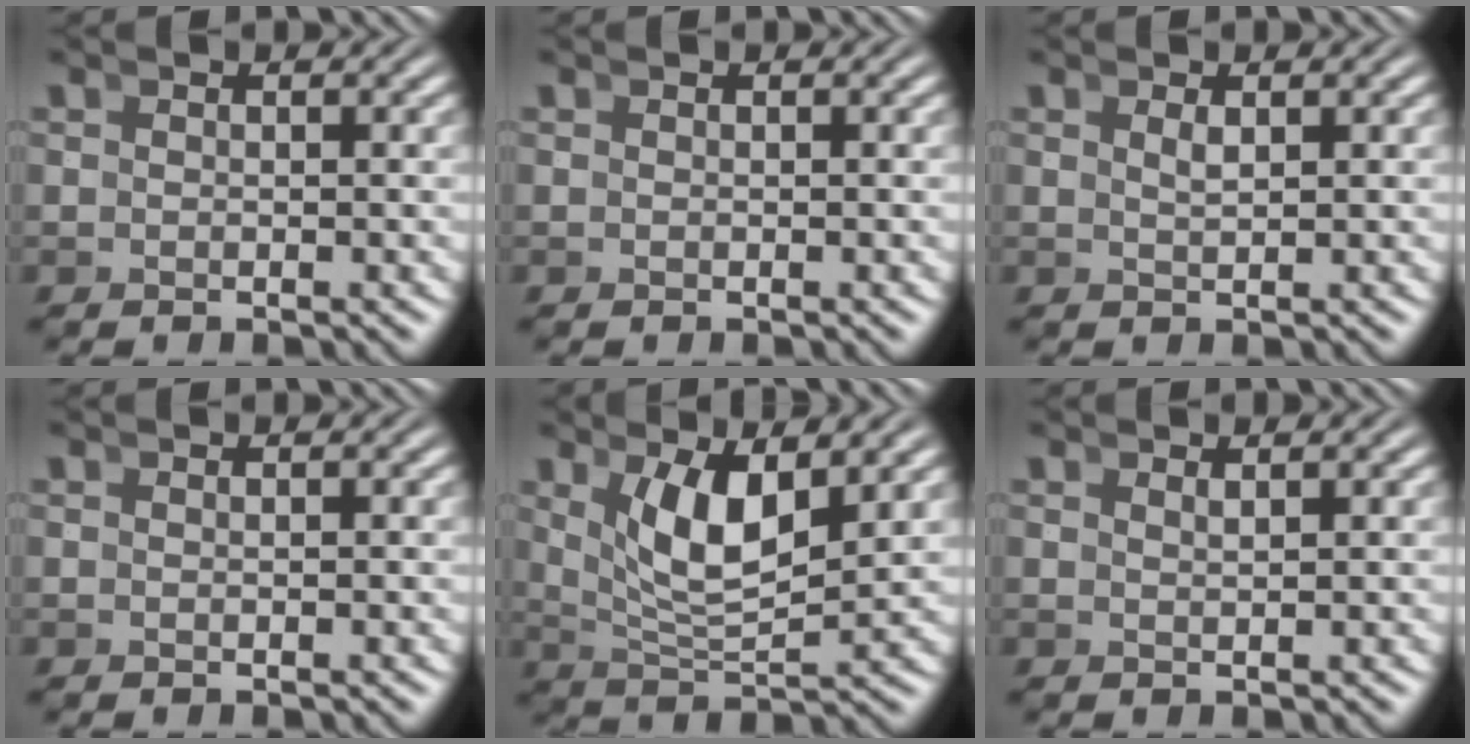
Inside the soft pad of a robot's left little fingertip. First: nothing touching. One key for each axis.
{"total": 0.0}
{"total": 0.8, "fx": 0.4, "fy": -0.5, "fz": 0.5, "tx": -0.002, "ty": -0.002, "tz": 0.012}
{"total": 0.0}
{"total": 4.6, "fx": 1.4, "fy": 1.7, "fz": 4.1, "tx": -0.075, "ty": -0.009, "tz": 0.031}
{"total": 1.0, "fx": 0.7, "fy": -0.7, "fz": 0.0, "tx": 0.010, "ty": 0.003, "tz": 0.015}